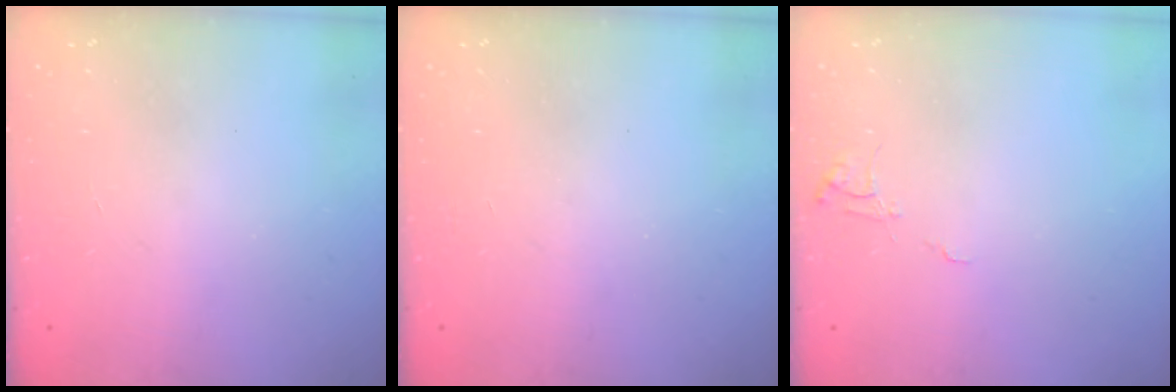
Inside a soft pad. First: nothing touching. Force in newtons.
{"total": 0.0}
{"total": 4.2, "press": 4.1, "slide": 0.4}